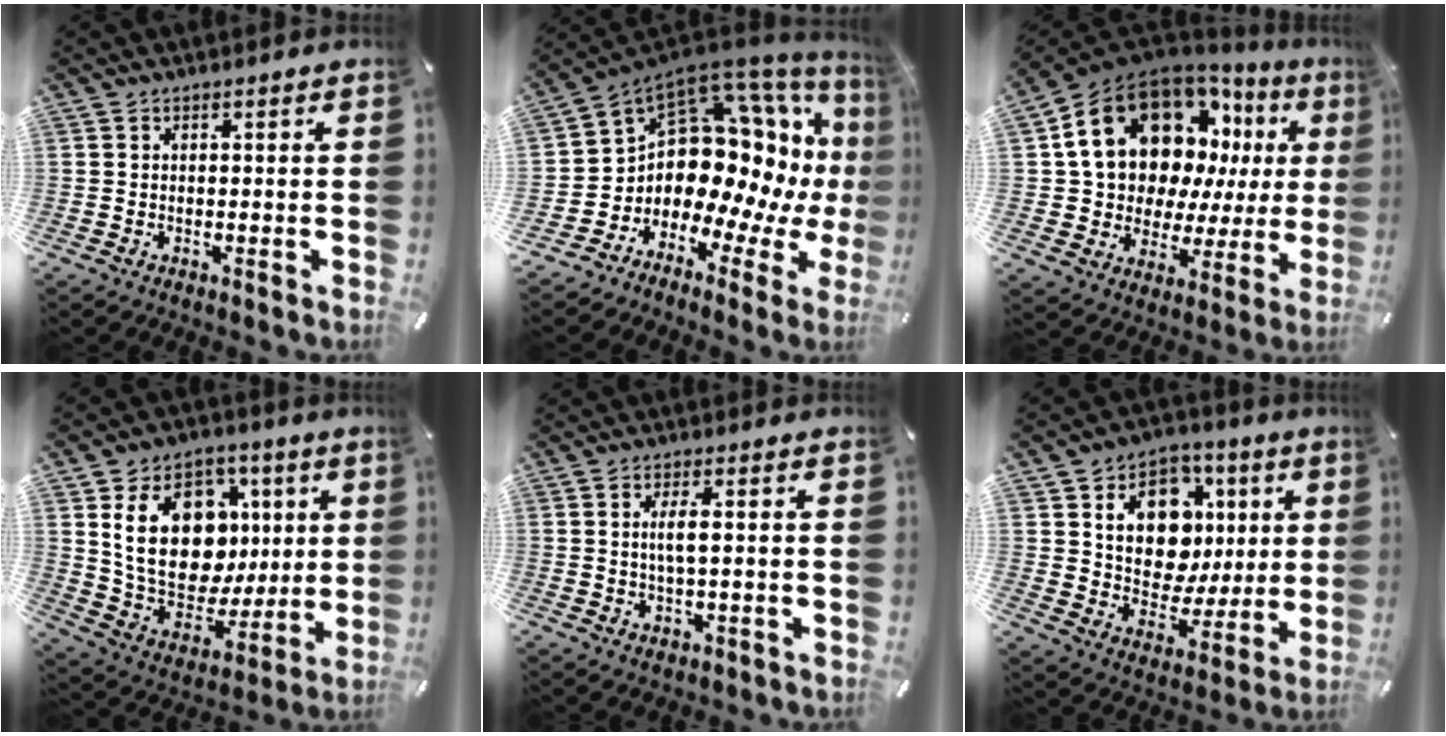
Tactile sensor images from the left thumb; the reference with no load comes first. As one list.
[{"total": 16.2, "force": [2.9, 11.8, 10.7], "torque": [-0.182, -0.070, 0.069]}, {"total": 21.7, "force": [9.5, 15.0, 12.6], "torque": [-0.196, -0.054, 0.187]}, {"total": 20.6, "force": [4.6, 15.8, 12.4], "torque": [-0.215, -0.017, 0.090]}, {"total": 4.5, "force": [0.4, 1.6, 4.2], "torque": [-0.088, 0.003, 0.002]}, {"total": 14.5, "force": [4.4, 11.7, 7.4], "torque": [-0.115, -0.015, 0.088]}]